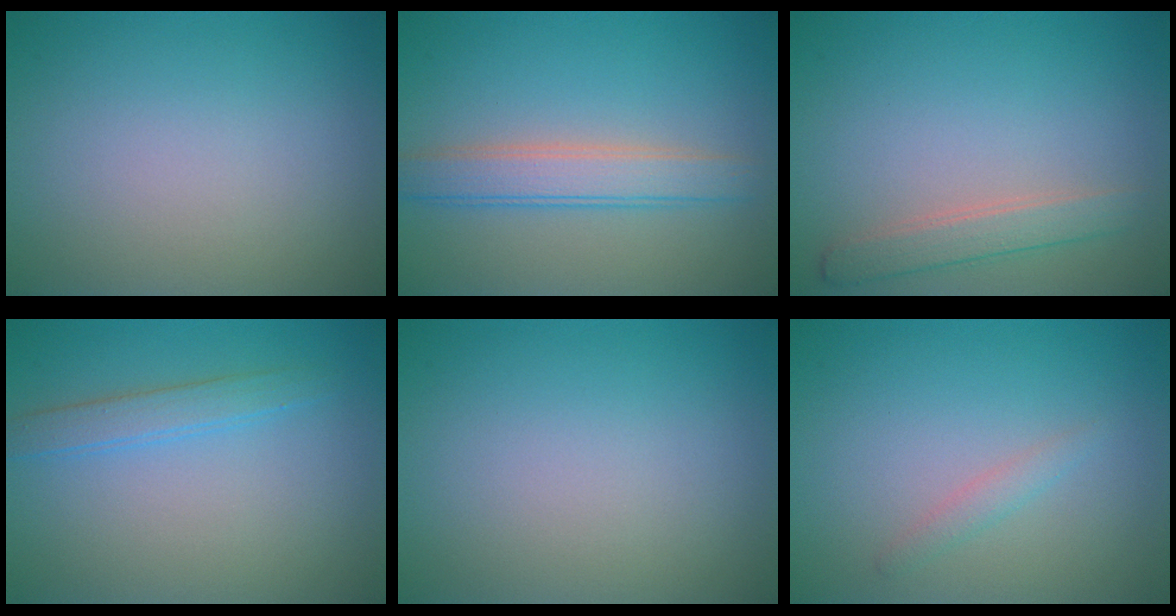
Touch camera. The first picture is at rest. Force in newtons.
{"total": 3.6, "press": 3.6, "slide": 0.1}
{"total": 2.3, "press": 2.3, "slide": 0.1}
{"total": 2.1, "press": 2.1, "slide": 0.1}
{"total": 0.0}
{"total": 1.1, "press": 1.1, "slide": 0.2}